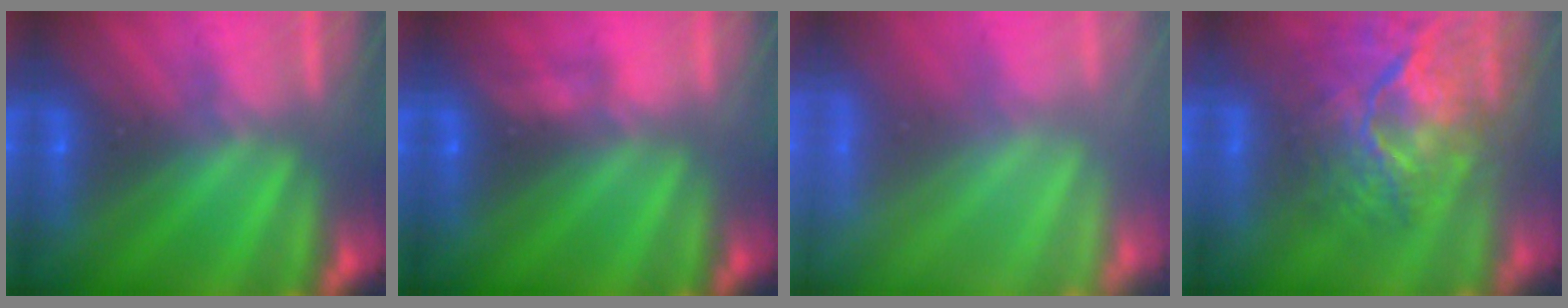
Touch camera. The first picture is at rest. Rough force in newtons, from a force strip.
{"total": 3.5}
{"total": 7.3}
{"total": 9.8}